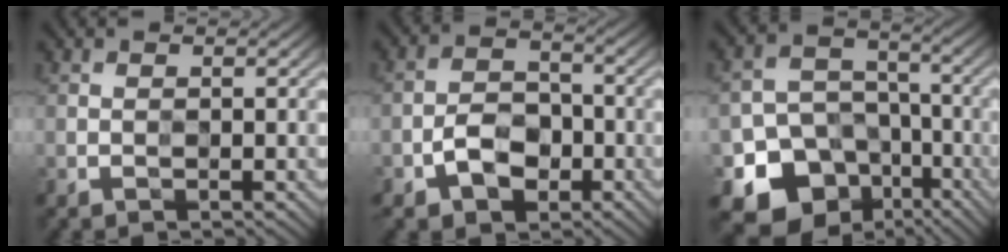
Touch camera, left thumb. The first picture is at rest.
{"total": 5.9, "force": [-2.7, 3.9, 3.6], "torque": [-0.063, 0.003, -0.058]}
{"total": 14.0, "force": [-7.3, 10.8, 4.9], "torque": [-0.118, -0.033, -0.119]}